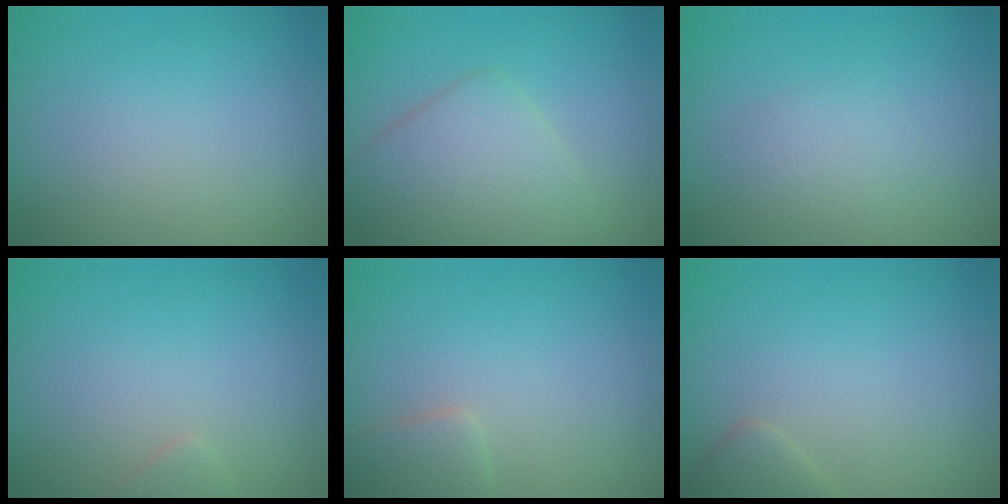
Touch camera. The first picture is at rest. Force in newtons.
{"total": 4.8, "press": 4.8, "slide": 0.1}
{"total": 1.6, "press": 1.6, "slide": 0.1}
{"total": 0.8, "press": 0.8, "slide": 0.0}
{"total": 1.9, "press": 1.9, "slide": 0.1}
{"total": 1.7, "press": 1.7, "slide": 0.1}